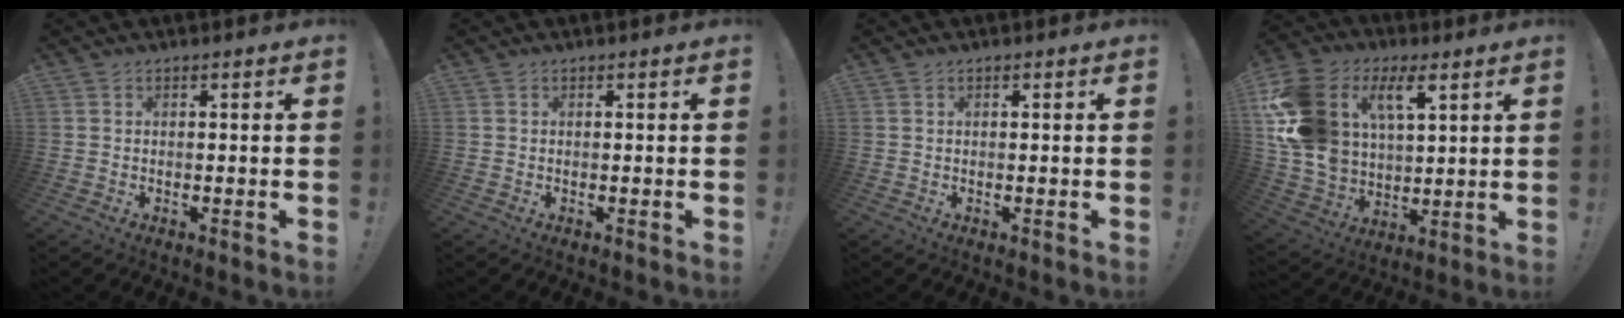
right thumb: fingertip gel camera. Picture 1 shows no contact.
{"total": 0.0}
{"total": 0.0}
{"total": 19.9, "force": [7.6, 13.6, 12.4], "torque": [-0.251, -0.026, 0.142]}